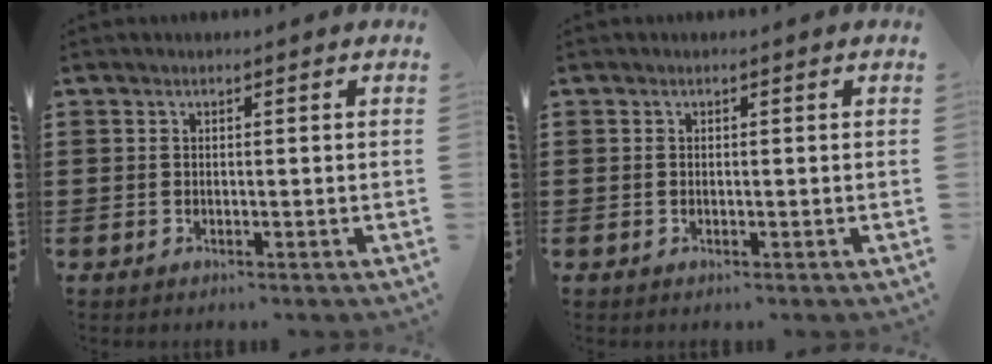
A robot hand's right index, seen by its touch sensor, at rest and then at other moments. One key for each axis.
{"total": 0.0}